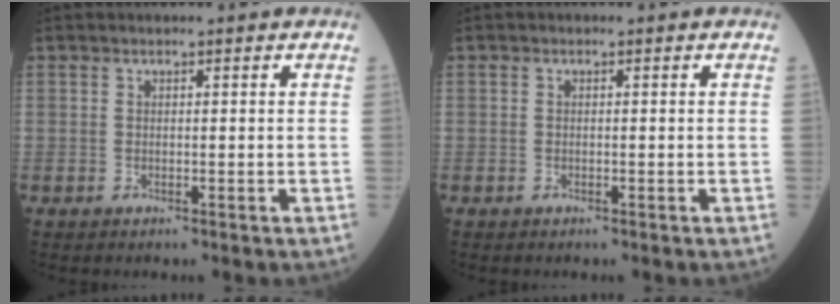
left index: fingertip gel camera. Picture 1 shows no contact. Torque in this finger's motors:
{"motor_torque": [0.00, 0.05, -0.01, 0.00]}